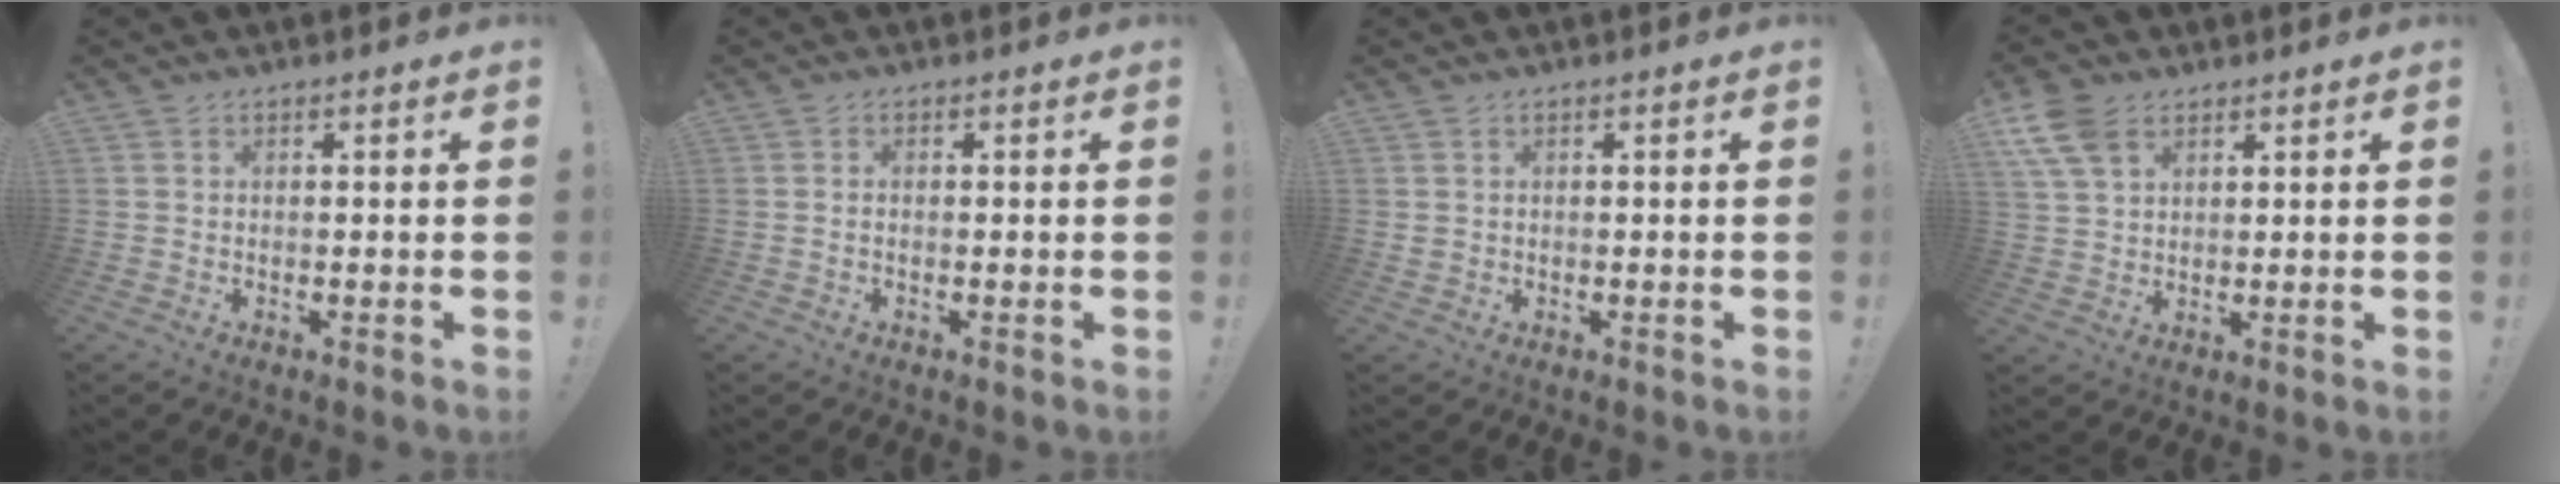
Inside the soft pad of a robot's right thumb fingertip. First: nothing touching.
{"total": 0.8, "force": [-0.3, 0.4, 0.6], "torque": [-0.021, 0.005, -0.004]}
{"total": 1.1, "force": [0.2, 1.0, 0.3], "torque": [-0.005, 0.003, 0.003]}
{"total": 8.9, "force": [4.5, 5.5, 5.4], "torque": [-0.104, -0.007, 0.090]}